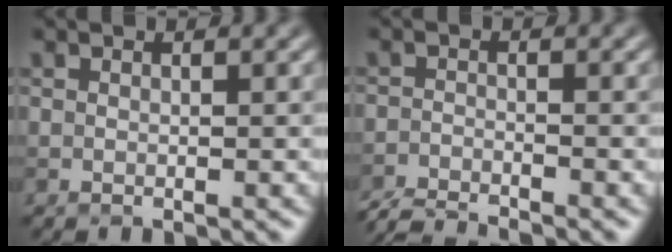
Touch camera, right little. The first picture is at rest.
{"total": 3.4, "force": [-3.3, 0.2, 0.8], "torque": [-0.018, -0.006, -0.070]}